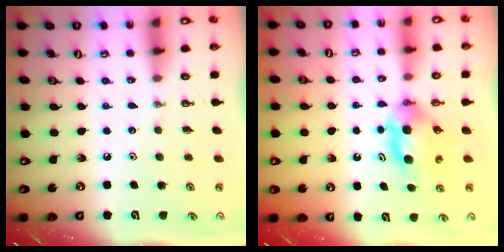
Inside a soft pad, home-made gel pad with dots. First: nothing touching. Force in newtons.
{"total": 9.0, "press": 4.8, "slide": 7.6}